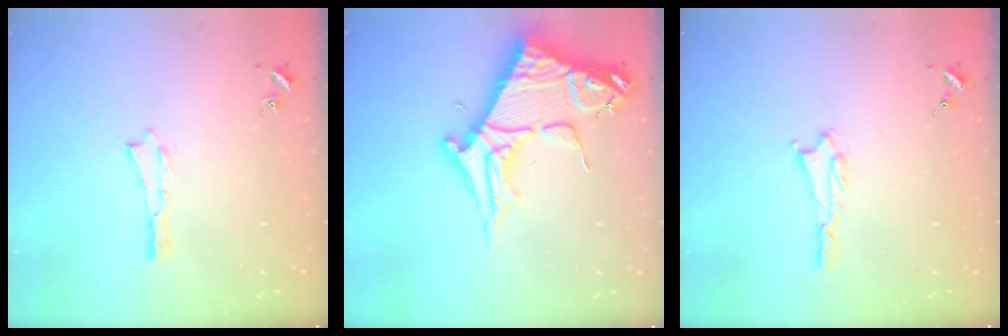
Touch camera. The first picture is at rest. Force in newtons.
{"total": 10.4, "press": 10.4, "slide": 1.1}
{"total": 1.8, "press": 1.8, "slide": 0.2}